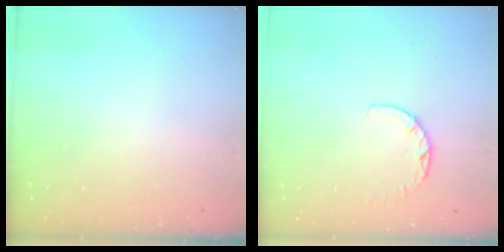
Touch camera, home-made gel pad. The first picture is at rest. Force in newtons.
{"total": 2.8, "press": 2.7, "slide": 0.5}